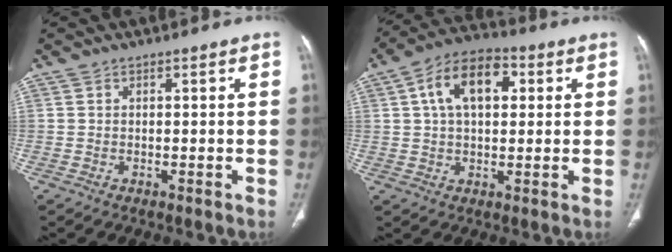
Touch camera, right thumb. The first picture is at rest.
{"total": 11.9, "force": [3.2, 7.0, 9.1], "torque": [-0.142, 0.020, 0.046]}